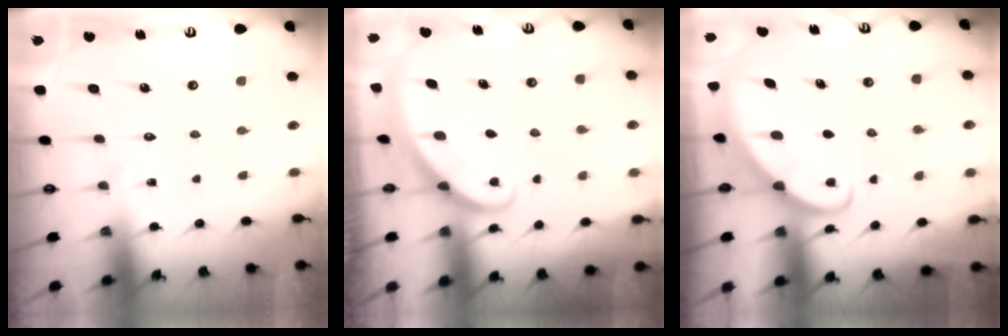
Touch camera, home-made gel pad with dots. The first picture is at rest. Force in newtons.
{"total": 2.0, "press": 2.0, "slide": 0.1}
{"total": 2.0, "press": 2.0, "slide": 0.3}